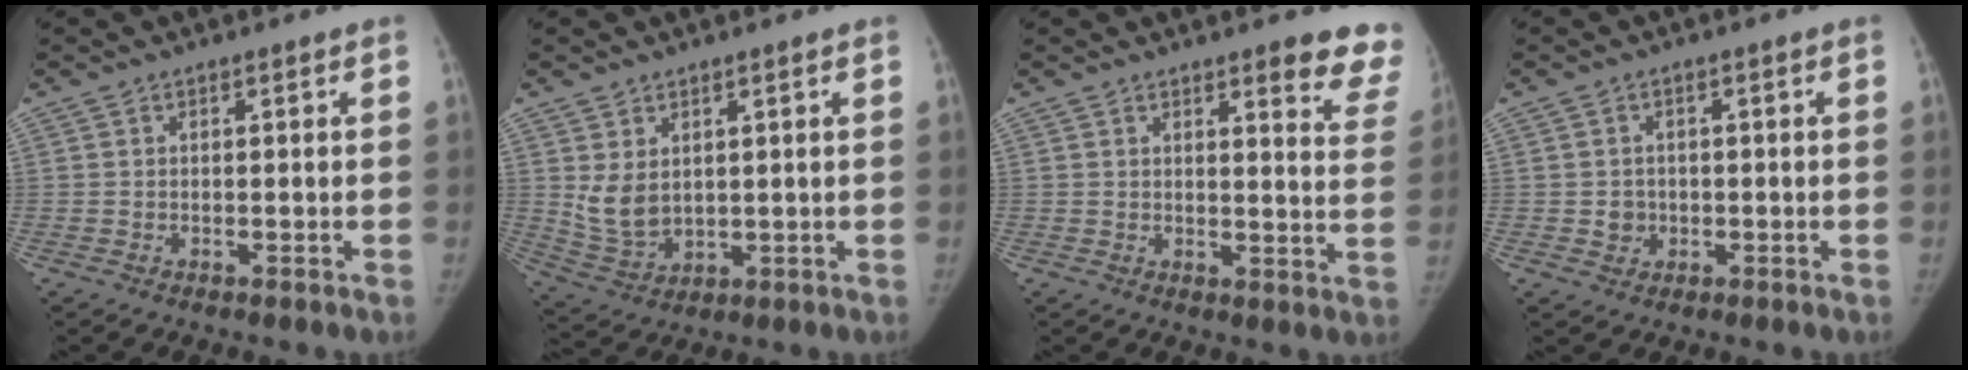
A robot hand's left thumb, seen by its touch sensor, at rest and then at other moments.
{"total": 6.6, "force": [1.8, 4.6, 4.5], "torque": [-0.072, -0.017, 0.055]}
{"total": 11.1, "force": [8.6, 2.7, 6.5], "torque": [-0.035, -0.046, 0.079]}
{"total": 2.6, "force": [-0.4, 2.5, 0.8], "torque": [0.003, 0.005, -0.003]}